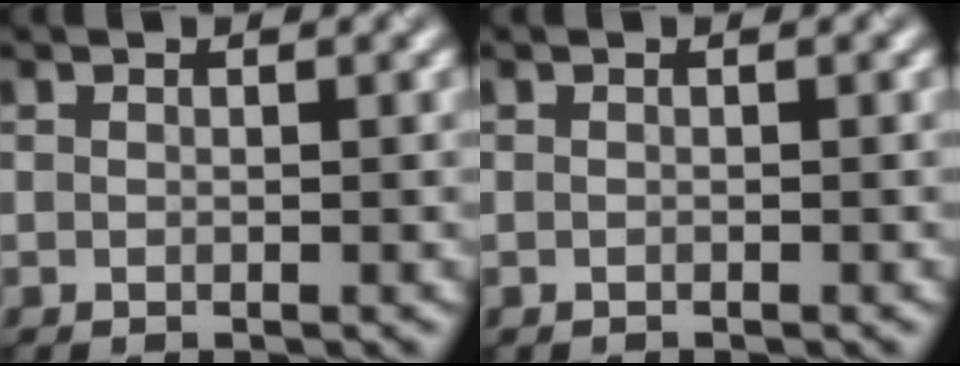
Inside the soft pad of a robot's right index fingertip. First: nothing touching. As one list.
[{"total": 0.0}]